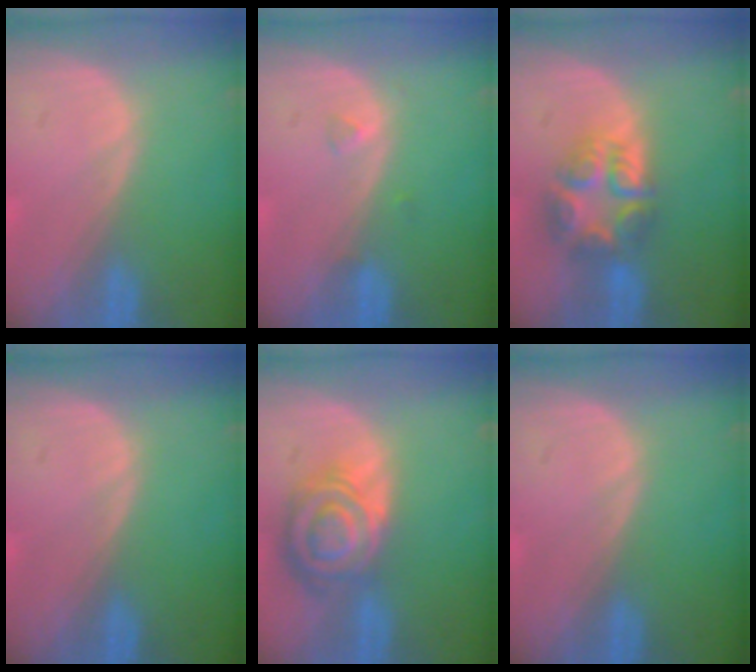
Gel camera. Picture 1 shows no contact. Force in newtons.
{"total": 1.0, "press": 1.0, "slide": 0.2}
{"total": 7.6, "press": 6.7, "slide": 3.6}
{"total": 0.0}
{"total": 8.6, "press": 7.5, "slide": 4.2}
{"total": 0.0}